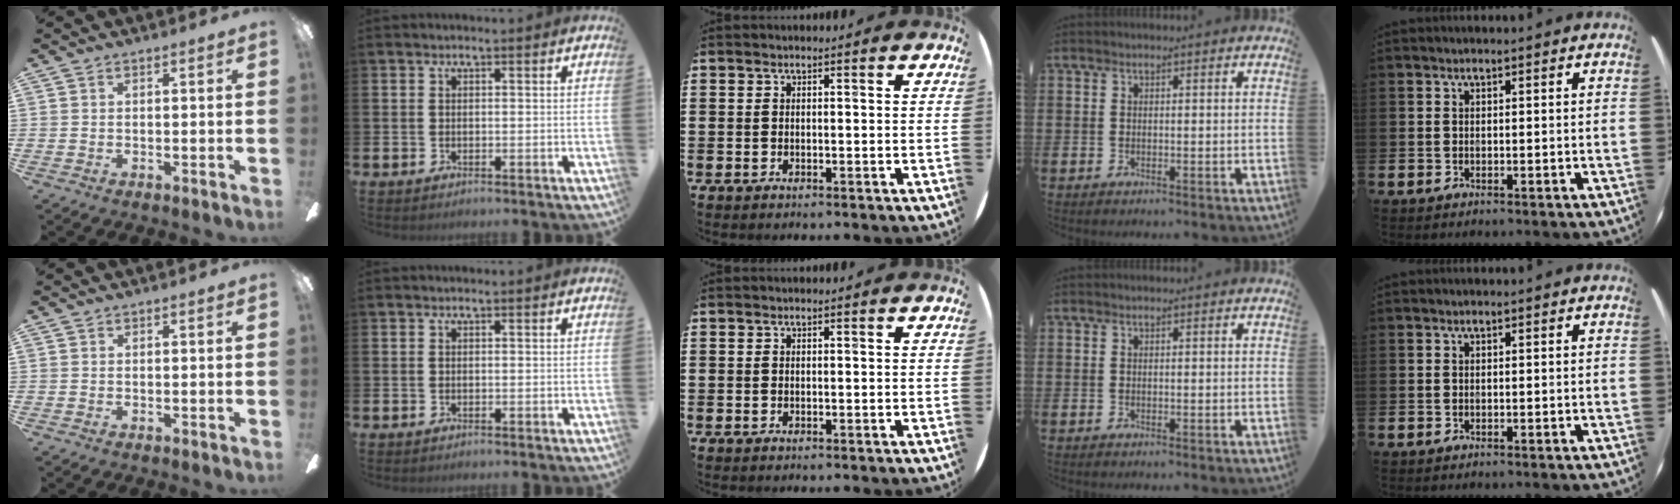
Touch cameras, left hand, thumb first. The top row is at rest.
{}